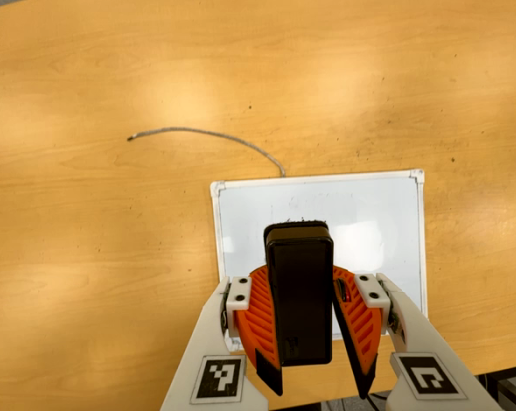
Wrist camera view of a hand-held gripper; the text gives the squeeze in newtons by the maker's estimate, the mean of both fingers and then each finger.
{"total": 9.7, "left": 9.8, "right": 9.6}